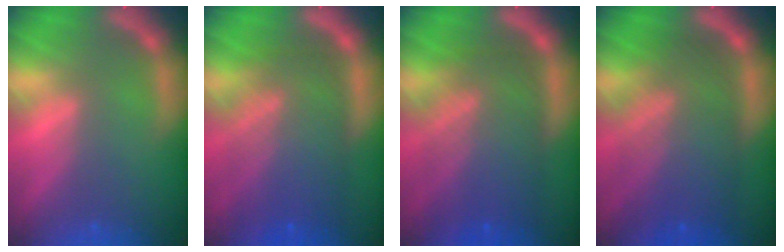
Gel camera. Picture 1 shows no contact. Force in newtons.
{"total": 10.1}
{"total": 10.1}
{"total": 10.0}